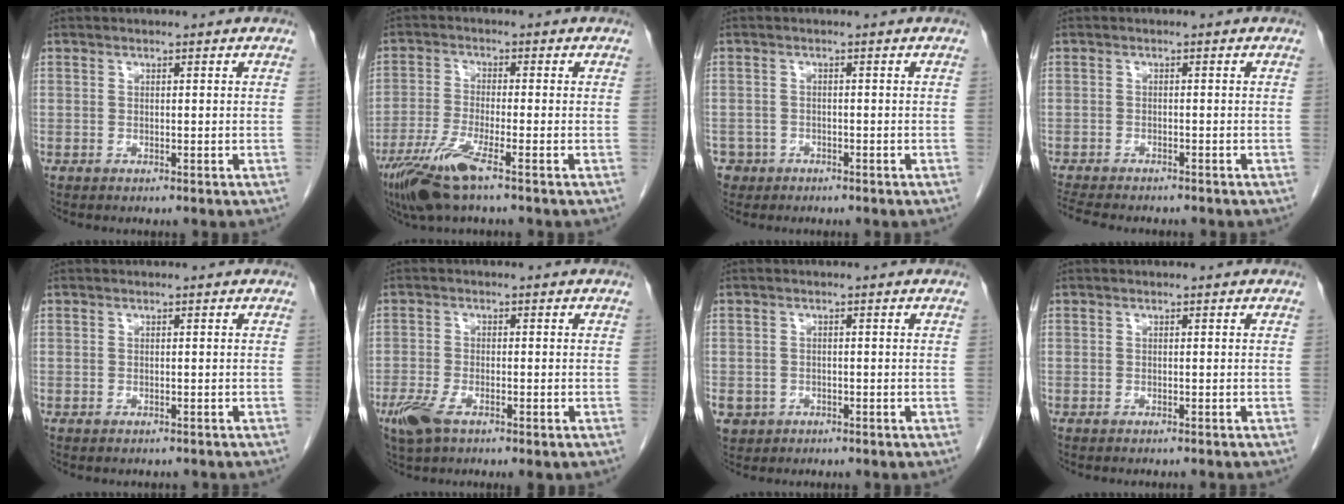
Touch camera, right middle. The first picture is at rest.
{"total": 7.6, "force": [-4.7, 0.2, 5.9], "torque": [-0.126, -0.021, -0.092]}
{"total": 3.0, "force": [-1.9, 2.3, -0.2], "torque": [0.002, 0.008, -0.035]}
{"total": 9.5, "force": [-8.3, 2.1, 4.1], "torque": [-0.074, -0.009, -0.120]}
{"total": 3.3, "force": [-3.0, 1.0, 1.1], "torque": [-0.018, -0.003, -0.033]}
{"total": 5.2, "force": [-3.1, 1.8, 3.8], "torque": [-0.081, -0.012, -0.055]}
{"total": 4.9, "force": [-2.4, 4.1, 1.1], "torque": [-0.025, 0.003, -0.034]}
{"total": 3.4, "force": [-3.1, 0.1, 1.3], "torque": [-0.017, -0.004, -0.037]}